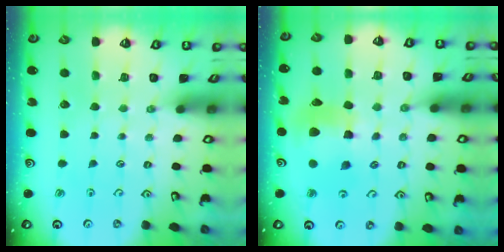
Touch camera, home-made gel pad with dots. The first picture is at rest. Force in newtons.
{"total": 11.2, "press": 11.1, "slide": 1.6}